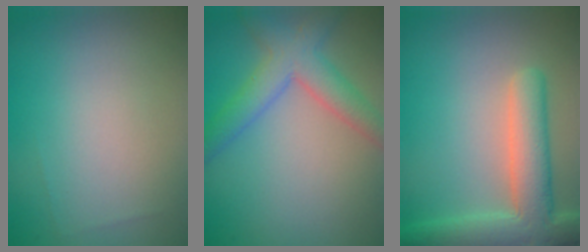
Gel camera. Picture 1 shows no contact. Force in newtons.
{"total": 4.6, "press": 4.6, "slide": 0.3}
{"total": 6.6, "press": 6.6, "slide": 0.6}